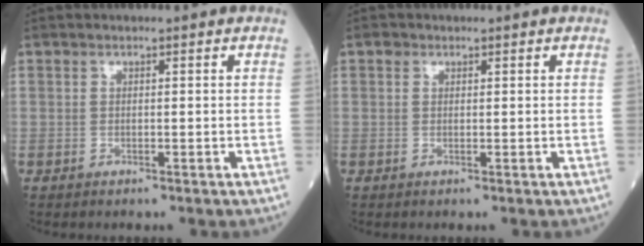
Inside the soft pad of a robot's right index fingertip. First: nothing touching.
{"total": 0.7, "force": [0.4, 0.6, 0.1], "torque": [0.002, 0.000, 0.003]}